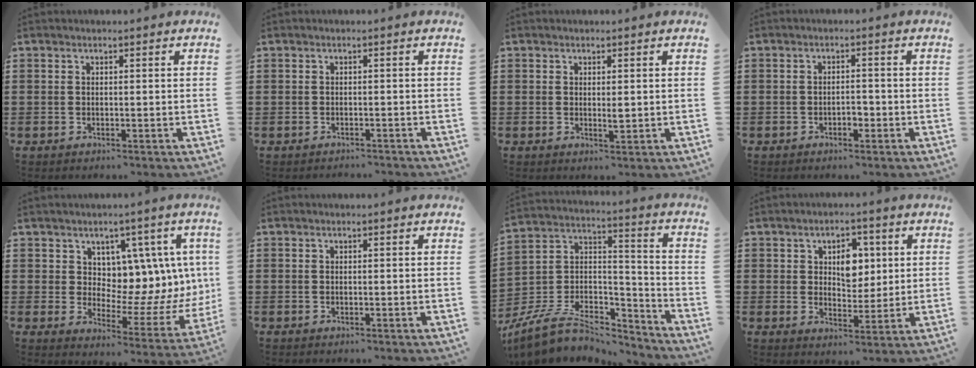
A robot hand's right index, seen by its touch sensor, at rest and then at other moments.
{"total": 1.0, "force": [-0.9, 0.3, -0.1], "torque": [-0.002, 0.004, -0.022]}
{"total": 1.5, "force": [0.1, 0.4, 1.4], "torque": [-0.027, 0.000, 0.002]}
{"total": 1.9, "force": [-0.9, 0.8, 1.4], "torque": [-0.029, 0.002, -0.018]}
{"total": 6.4, "force": [3.6, 4.6, 2.7], "torque": [-0.062, -0.056, 0.060]}
{"total": 0.0}
{"total": 8.7, "force": [-6.4, 4.1, 4.1], "torque": [-0.100, 0.007, -0.125]}
{"total": 5.4, "force": [1.8, 3.8, 3.4], "torque": [-0.057, 0.006, 0.023]}